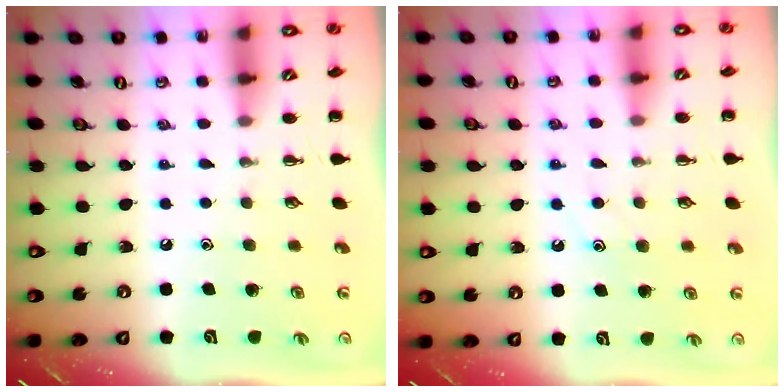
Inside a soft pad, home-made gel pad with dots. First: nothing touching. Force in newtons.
{"total": 7.7, "press": 7.6, "slide": 1.1}